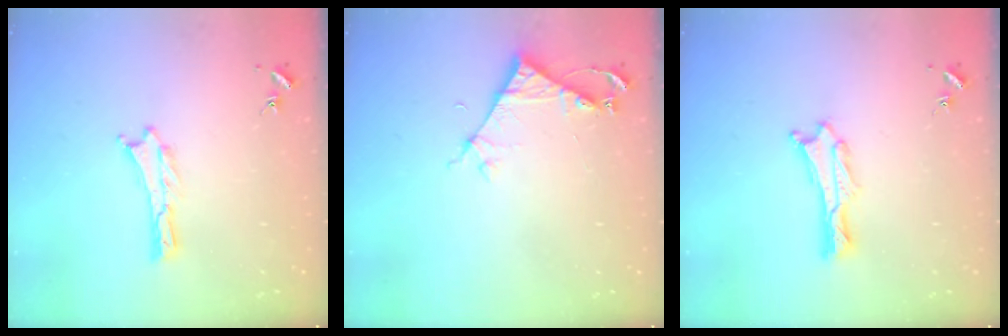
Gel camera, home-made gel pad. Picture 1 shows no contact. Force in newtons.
{"total": 4.7, "press": 4.7, "slide": 0.3}
{"total": 0.8, "press": 0.7, "slide": 0.2}